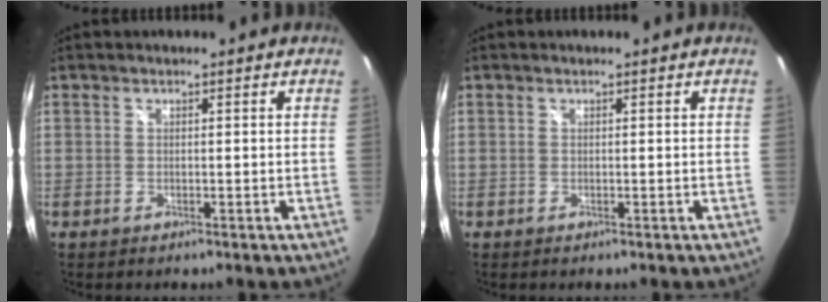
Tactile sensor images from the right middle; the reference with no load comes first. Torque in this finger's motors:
{"motor_torque": [-0.08, -0.07, -0.03, -0.01]}